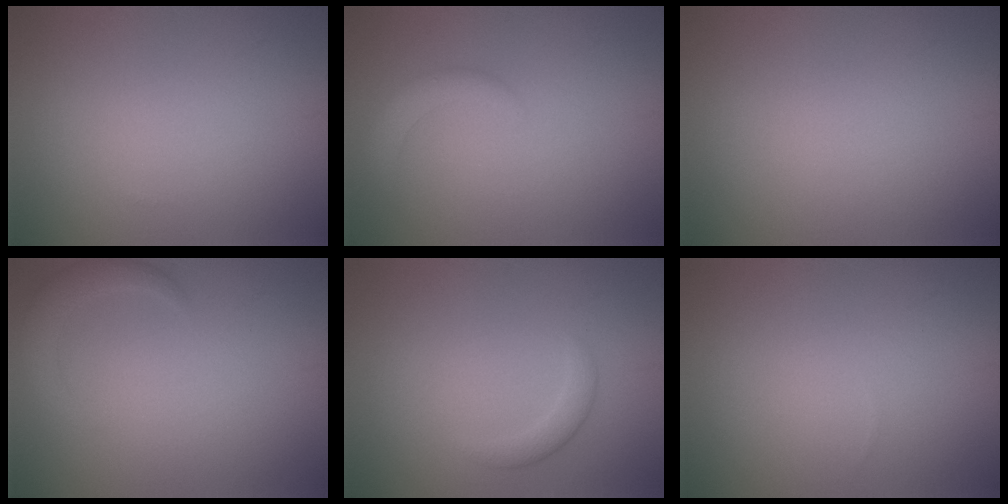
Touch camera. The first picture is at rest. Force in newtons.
{"total": 1.8, "press": 1.8, "slide": 0.3}
{"total": 0.0}
{"total": 2.4, "press": 2.4, "slide": 0.2}
{"total": 1.4, "press": 1.4, "slide": 0.1}
{"total": 0.0}